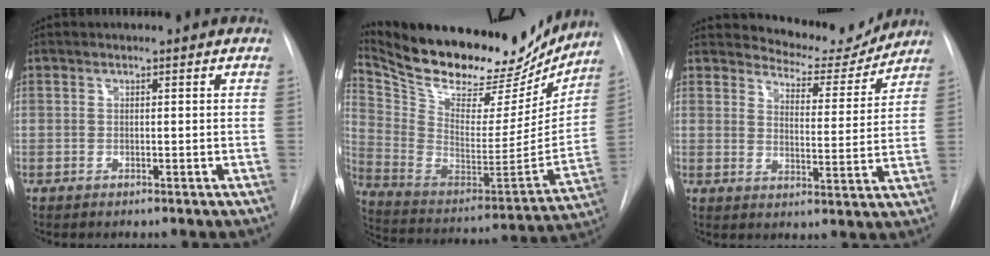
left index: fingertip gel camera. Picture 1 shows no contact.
{"total": 27.7, "force": [23.8, 9.2, 10.6], "torque": [-0.199, -0.025, 0.358]}
{"total": 9.4, "force": [9.1, 2.2, 0.5], "torque": [-0.004, -0.022, 0.120]}